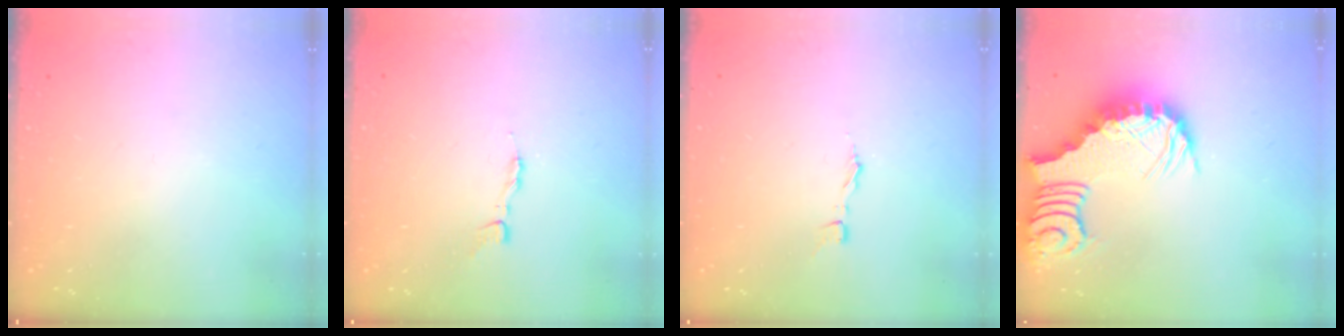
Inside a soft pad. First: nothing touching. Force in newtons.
{"total": 3.2, "press": 3.2, "slide": 0.2}
{"total": 2.9, "press": 2.9, "slide": 0.3}
{"total": 3.8, "press": 3.7, "slide": 0.7}